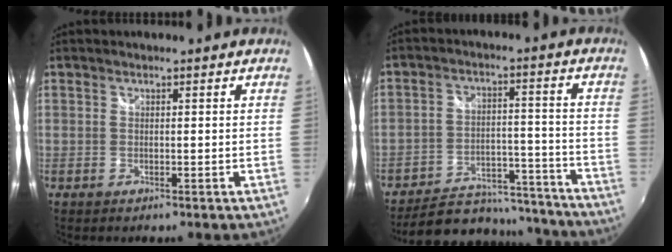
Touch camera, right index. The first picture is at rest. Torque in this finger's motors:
{"motor_torque": [-1.10, -1.04, -0.81, -0.21]}